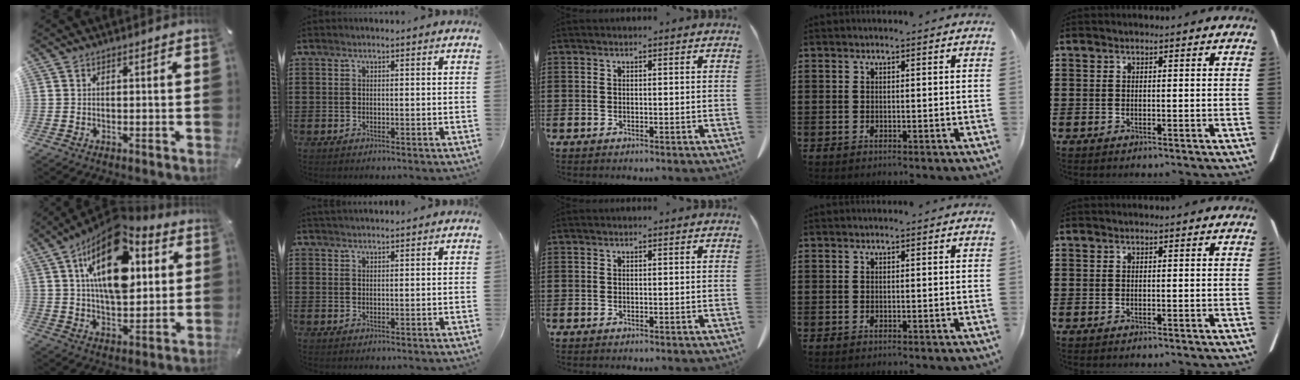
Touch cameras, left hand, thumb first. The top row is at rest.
{"thumb": {"total": 20.6, "force": [7.6, 11.2, 15.4], "torque": [-0.258, -0.030, 0.122]}, "index": {"total": 1.4, "force": [1.4, 0.1, 0.2], "torque": [-0.005, 0.001, 0.027]}}